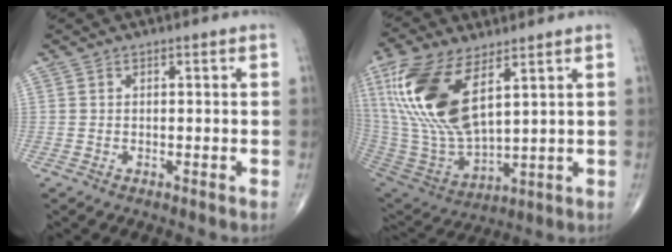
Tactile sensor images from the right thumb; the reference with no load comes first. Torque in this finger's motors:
{"motor_torque": [0.57, 3.83, 2.01, 0.75, 0.73]}